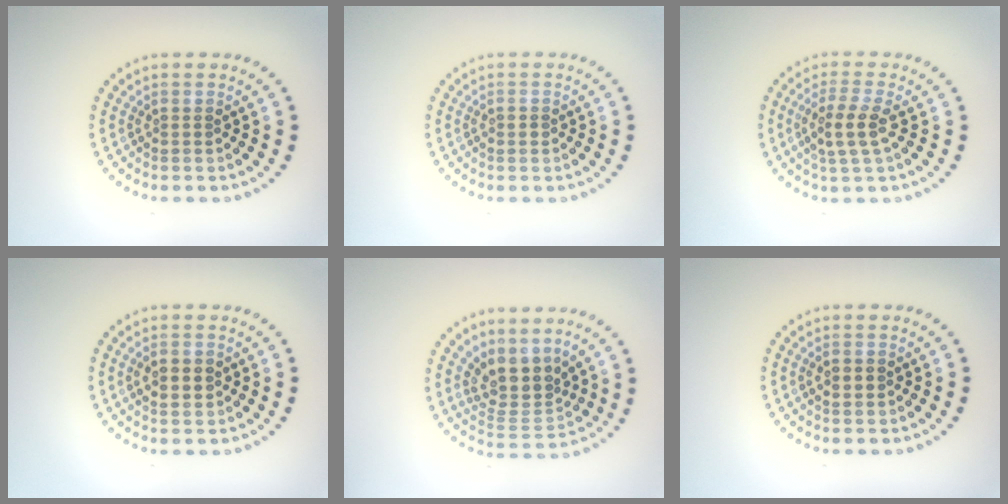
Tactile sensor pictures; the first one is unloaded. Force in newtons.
{"total": 1.0, "press": 1.0, "slide": 0.2}
{"total": 3.1, "press": 2.9, "slide": 1.3}
{"total": 2.3, "press": 2.3, "slide": 0.2}
{"total": 4.1, "press": 3.2, "slide": 2.5}
{"total": 2.0, "press": 2.0, "slide": 0.2}